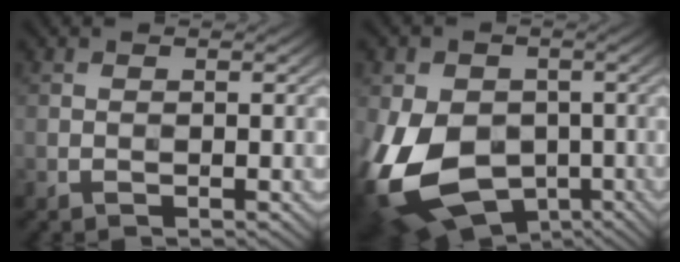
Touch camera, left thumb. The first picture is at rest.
{"total": 16.8, "force": [-4.7, 11.9, 11.0], "torque": [-0.241, -0.037, -0.077]}